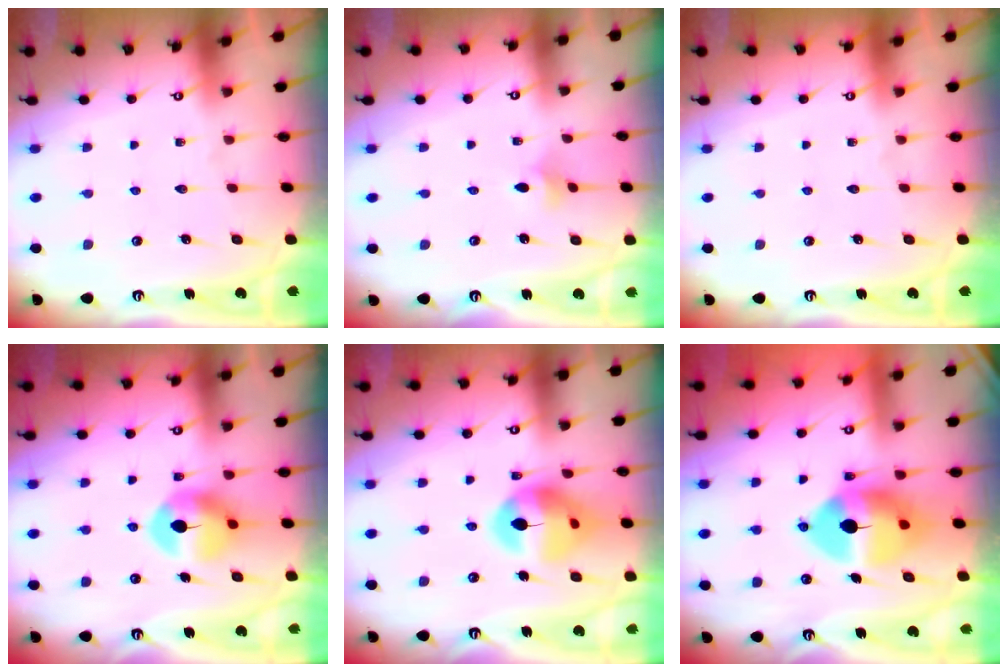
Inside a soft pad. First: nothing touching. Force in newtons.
{"total": 2.9, "press": 2.8, "slide": 0.6}
{"total": 0.0}
{"total": 8.8, "press": 8.8, "slide": 0.2}
{"total": 14.5, "press": 14.4, "slide": 1.7}
{"total": 13.7, "press": 13.5, "slide": 2.3}